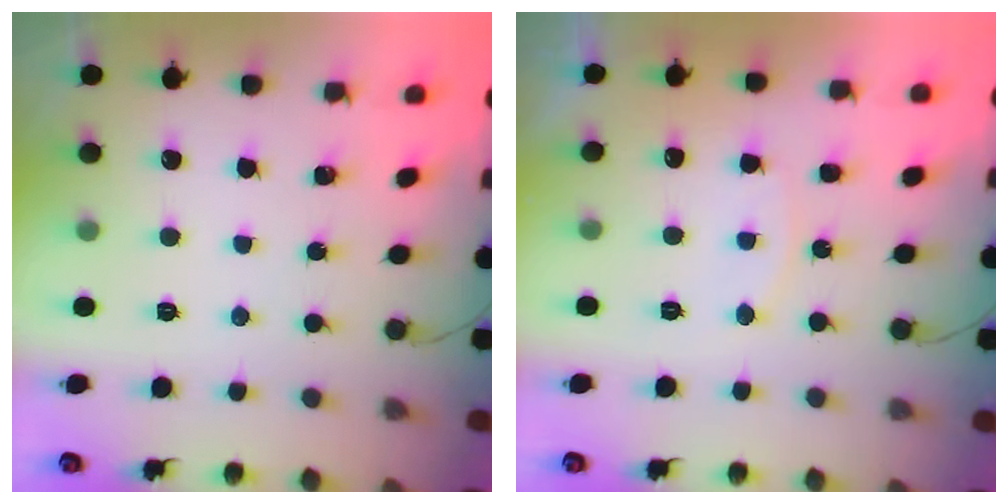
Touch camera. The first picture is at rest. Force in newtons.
{"total": 6.5, "press": 6.5, "slide": 0.3}